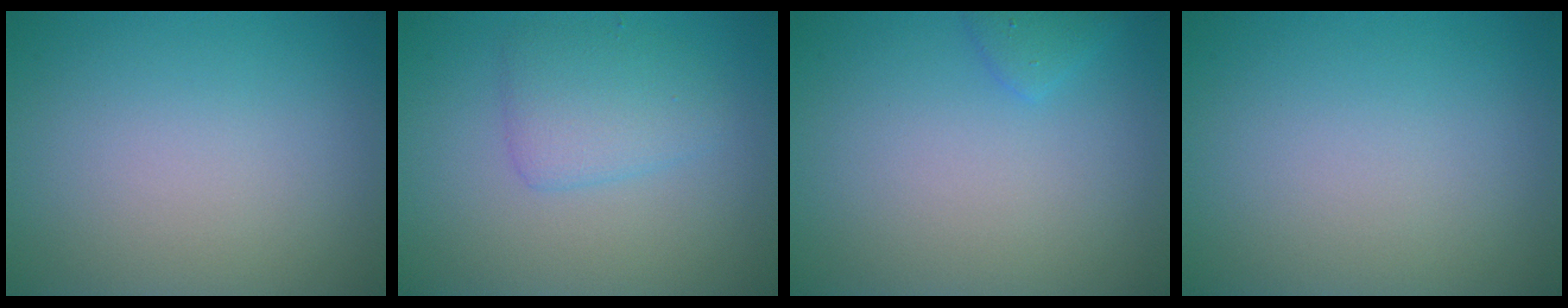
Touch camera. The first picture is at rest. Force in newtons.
{"total": 2.8, "press": 2.8, "slide": 0.1}
{"total": 1.2, "press": 1.2, "slide": 0.1}
{"total": 0.0}